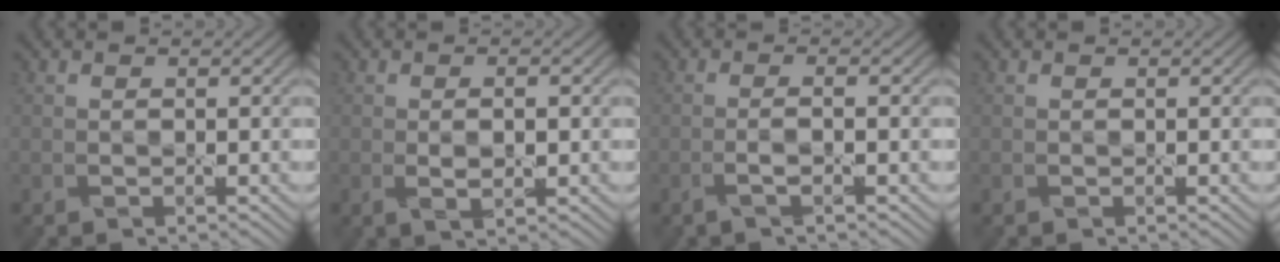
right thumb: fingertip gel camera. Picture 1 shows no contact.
{"total": 2.4, "force": [0.0, 0.9, 2.2], "torque": [-0.046, -0.004, 0.002]}
{"total": 1.9, "force": [-0.8, 0.0, 1.7], "torque": [-0.033, 0.013, -0.028]}
{"total": 0.0}